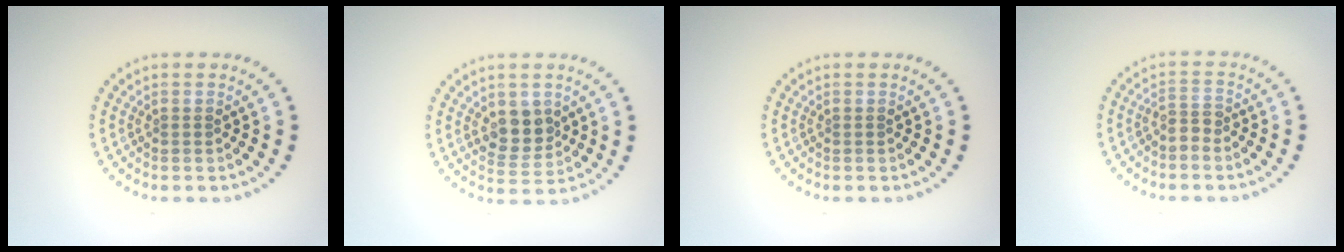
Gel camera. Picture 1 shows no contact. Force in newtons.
{"total": 3.4, "press": 3.2, "slide": 0.9}
{"total": 0.0}
{"total": 1.8, "press": 1.4, "slide": 1.2}